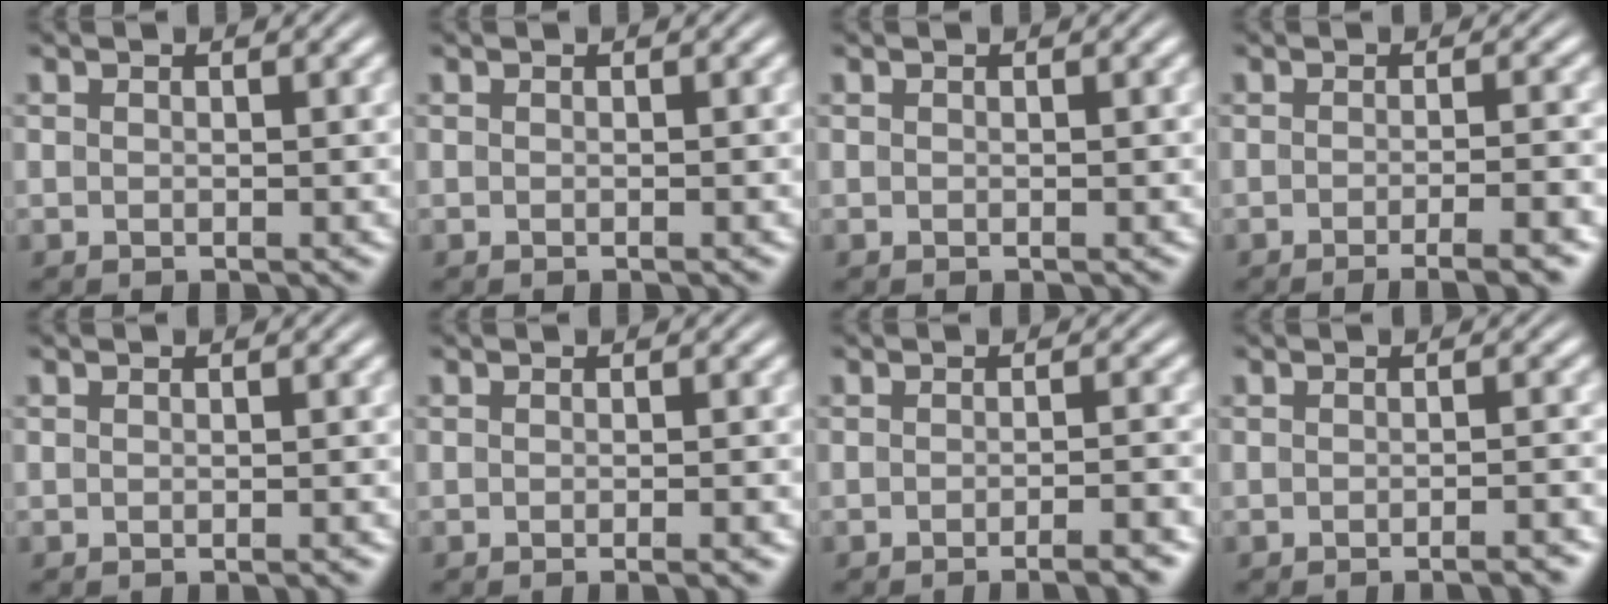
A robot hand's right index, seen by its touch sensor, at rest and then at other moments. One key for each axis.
{"total": 0.0}
{"total": 0.0}
{"total": 4.7, "fx": -3.9, "fy": 0.5, "fz": 2.6, "tx": -0.025, "ty": -0.001, "tz": -0.063}
{"total": 0.6, "fx": -0.5, "fy": -0.2, "fz": 0.1, "tx": -0.002, "ty": 0.004, "tz": -0.009}
{"total": 1.3, "fx": -1.1, "fy": -0.2, "fz": 0.7, "tx": -0.006, "ty": 0.005, "tz": -0.021}
{"total": 3.0, "fx": -2.7, "fy": 0.0, "fz": 1.4, "tx": -0.009, "ty": 0.006, "tz": -0.049}
{"total": 1.8, "fx": -1.7, "fy": -0.2, "fz": 0.6, "tx": -0.006, "ty": 0.005, "tz": -0.031}